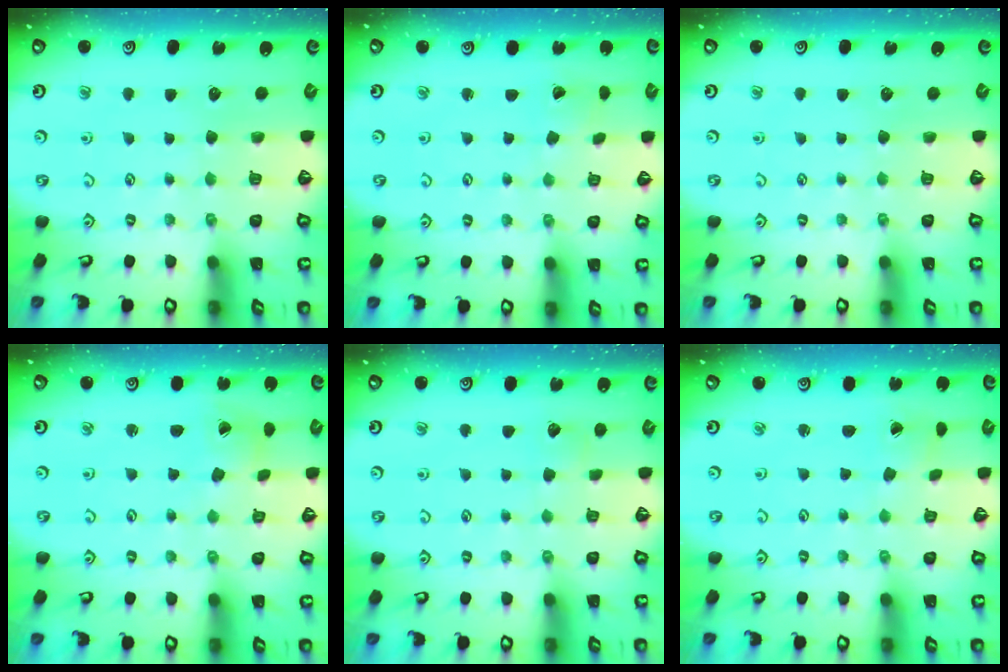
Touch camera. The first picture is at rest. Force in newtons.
{"total": 0.7, "press": 0.7, "slide": 0.1}
{"total": 0.0}
{"total": 2.0, "press": 2.0, "slide": 0.3}
{"total": 2.9, "press": 2.9, "slide": 0.4}
{"total": 0.5, "press": 0.5, "slide": 0.1}